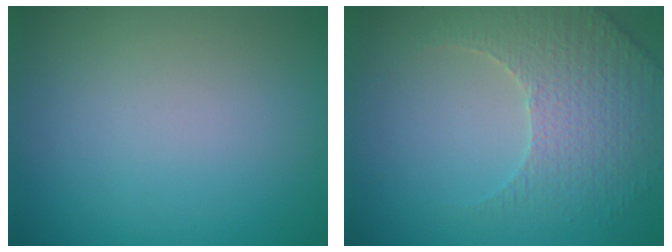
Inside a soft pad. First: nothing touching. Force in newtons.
{"total": 3.7, "press": 3.6, "slide": 1.0}